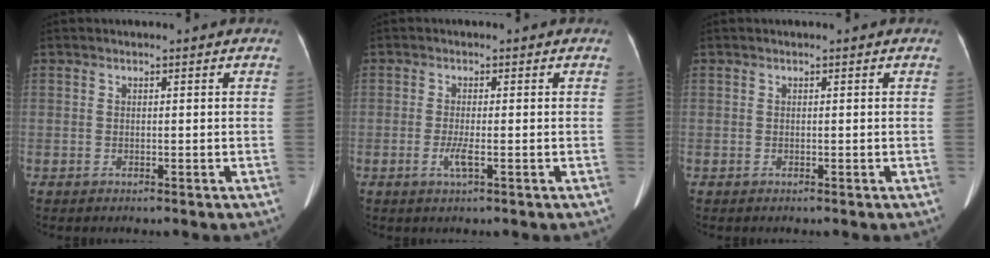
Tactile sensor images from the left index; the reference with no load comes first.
{"total": 2.2, "force": [-0.7, 0.1, 2.1], "torque": [-0.045, -0.004, -0.015]}
{"total": 0.0}